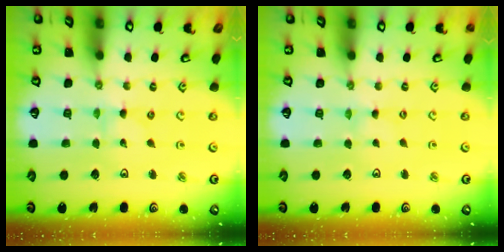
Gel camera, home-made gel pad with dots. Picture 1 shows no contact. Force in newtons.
{"total": 0.0}